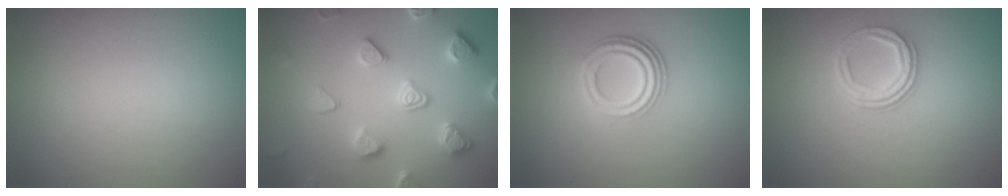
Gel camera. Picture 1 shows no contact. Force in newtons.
{"total": 4.5, "press": 4.4, "slide": 1.0}
{"total": 4.1, "press": 3.1, "slide": 2.7}
{"total": 3.2, "press": 2.5, "slide": 2.0}